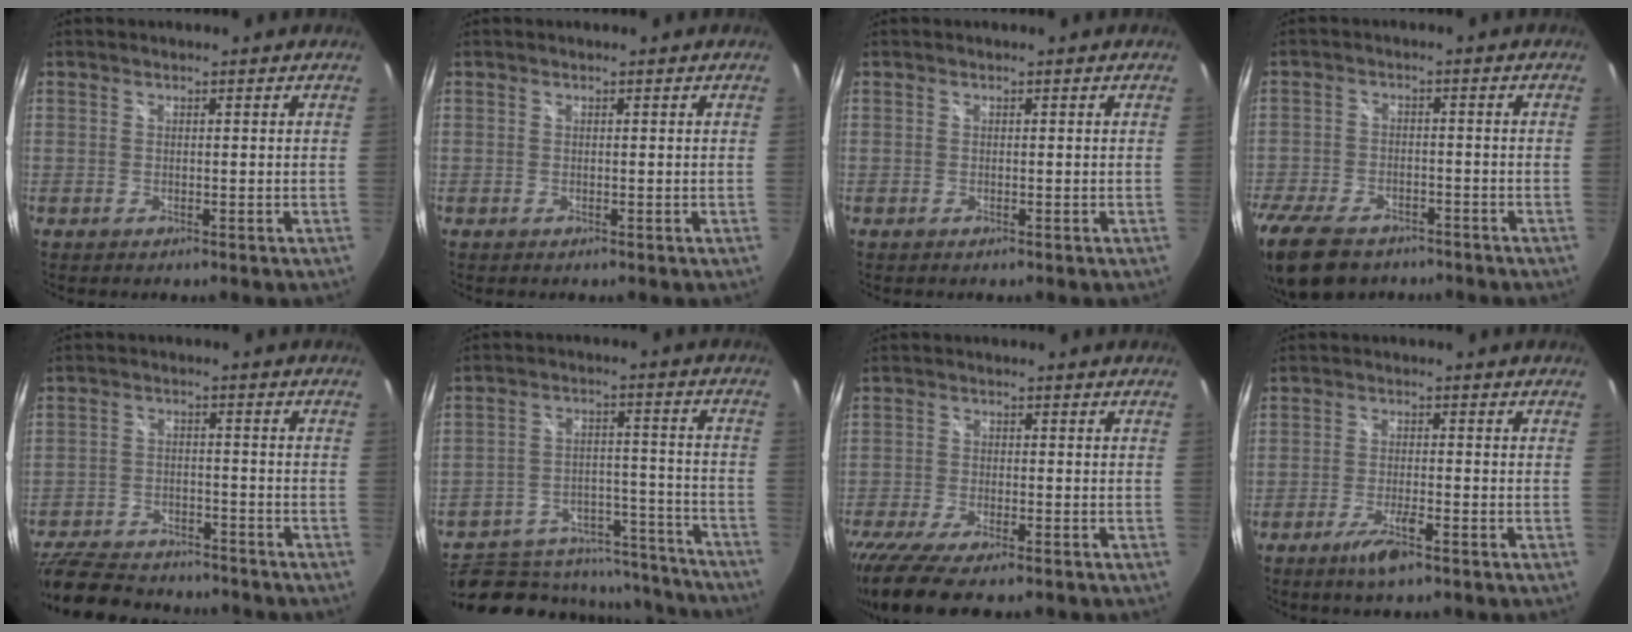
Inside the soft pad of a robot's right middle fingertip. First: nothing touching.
{"total": 0.0}
{"total": 0.0}
{"total": 14.5, "force": [-10.4, 7.5, 6.8], "torque": [-0.188, -0.027, -0.181]}
{"total": 19.3, "force": [-15.8, 7.6, 7.9], "torque": [-0.194, -0.006, -0.238]}
{"total": 21.7, "force": [-16.2, 11.3, 9.0], "torque": [-0.184, 0.029, -0.188]}
{"total": 11.4, "force": [-8.9, 2.5, 6.7], "torque": [-0.157, -0.048, -0.156]}
{"total": 5.0, "force": [-3.3, 0.8, 3.7], "torque": [-0.087, -0.009, -0.061]}